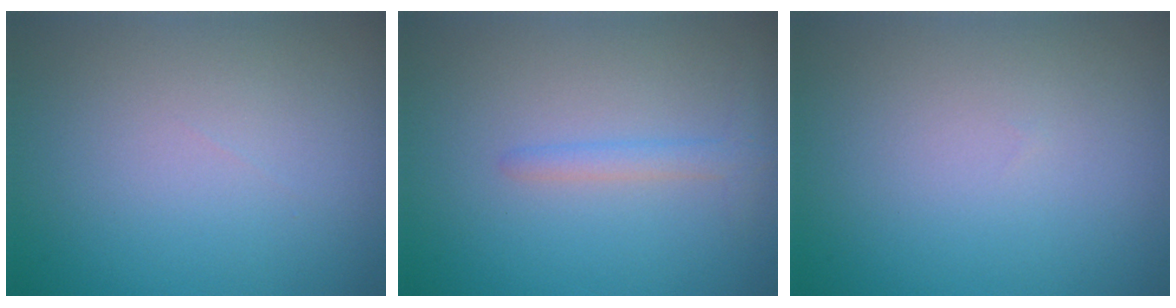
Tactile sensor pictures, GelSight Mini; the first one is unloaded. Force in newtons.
{"total": 1.5, "press": 1.5, "slide": 0.1}
{"total": 0.0}